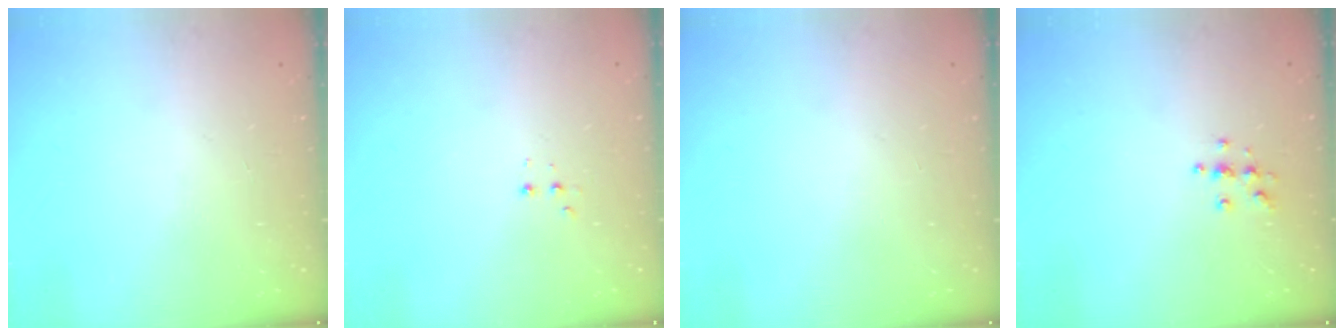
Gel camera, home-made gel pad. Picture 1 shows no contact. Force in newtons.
{"total": 2.4, "press": 2.2, "slide": 0.9}
{"total": 0.0}
{"total": 4.4, "press": 4.4, "slide": 0.3}